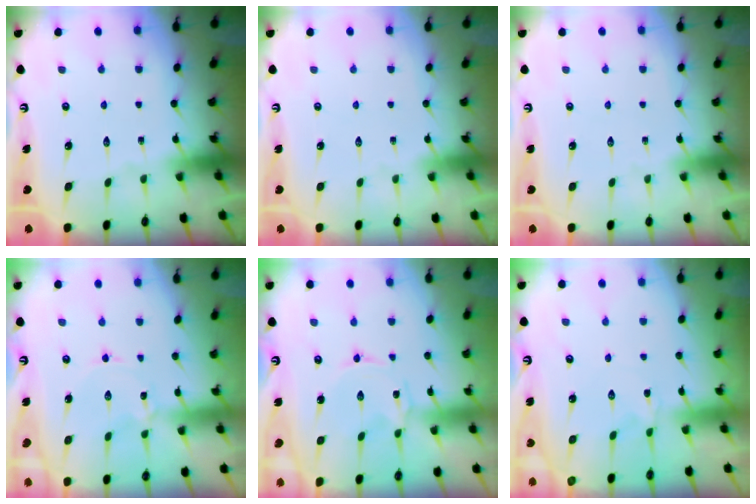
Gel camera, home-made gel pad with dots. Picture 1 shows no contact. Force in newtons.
{"total": 0.0}
{"total": 0.0}
{"total": 1.4, "press": 1.3, "slide": 0.2}
{"total": 0.0}
{"total": 1.4, "press": 1.4, "slide": 0.3}